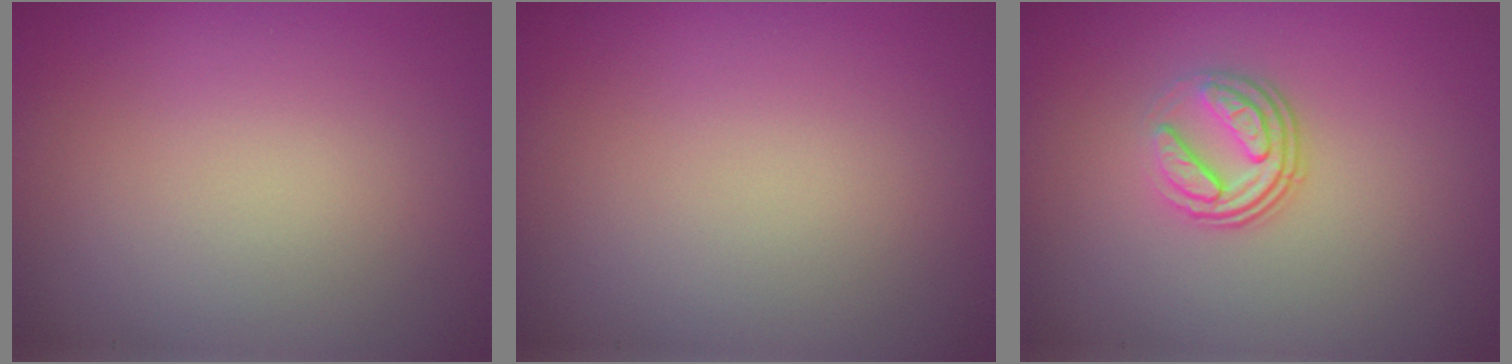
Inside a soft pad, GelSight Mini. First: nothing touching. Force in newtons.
{"total": 0.0}
{"total": 3.4, "press": 2.5, "slide": 2.3}